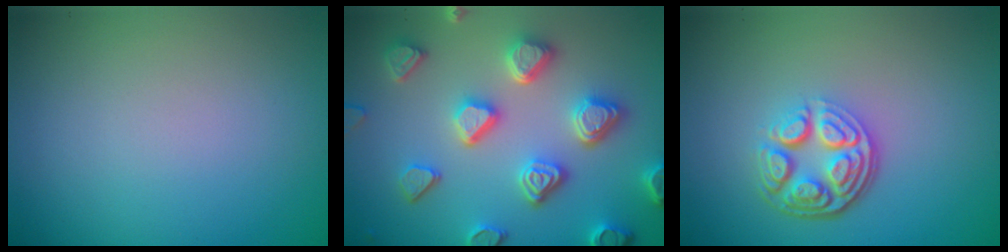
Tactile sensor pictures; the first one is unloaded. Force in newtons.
{"total": 5.9, "press": 5.3, "slide": 2.7}
{"total": 4.8, "press": 3.5, "slide": 3.3}